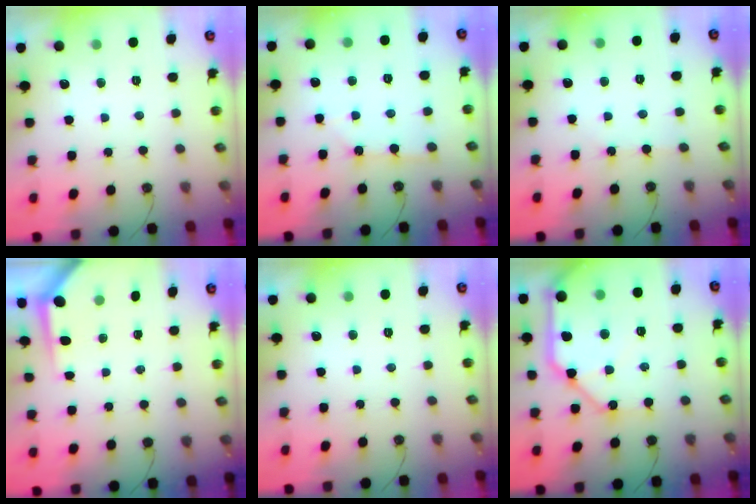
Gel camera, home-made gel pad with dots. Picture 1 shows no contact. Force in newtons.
{"total": 1.9, "press": 1.8, "slide": 0.3}
{"total": 1.3, "press": 1.2, "slide": 0.3}
{"total": 3.6, "press": 3.6, "slide": 0.3}
{"total": 0.0}
{"total": 15.9, "press": 15.7, "slide": 2.1}